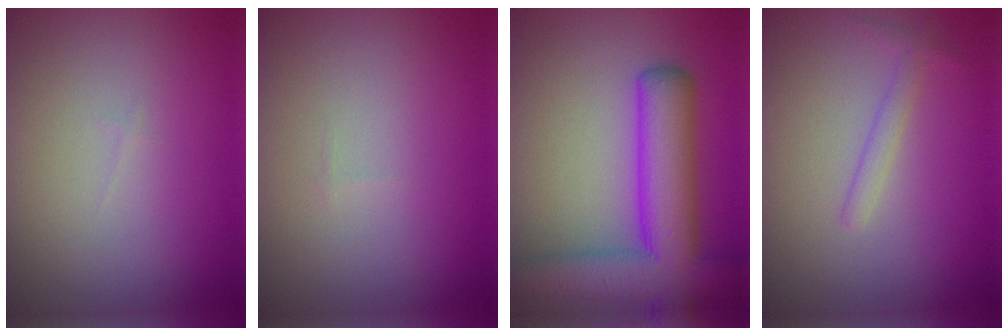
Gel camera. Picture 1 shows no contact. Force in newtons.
{"total": 0.0}
{"total": 10.2, "press": 10.2, "slide": 0.6}
{"total": 1.4, "press": 1.4, "slide": 0.1}